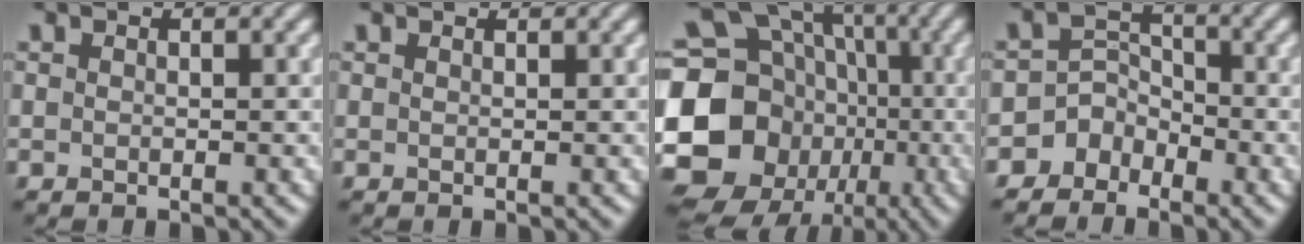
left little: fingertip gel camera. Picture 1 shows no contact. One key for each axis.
{"total": 1.1, "fx": 1.1, "fy": 0.1, "fz": 0.3, "tx": -0.010, "ty": -0.003, "tz": 0.007}
{"total": 20.1, "fx": -3.7, "fy": 17.6, "fz": 9.1, "tx": -0.197, "ty": 0.001, "tz": -0.091}
{"total": 3.2, "fx": -2.4, "fy": 2.2, "fz": 0.4, "tx": 0.015, "ty": 0.014, "tz": -0.055}